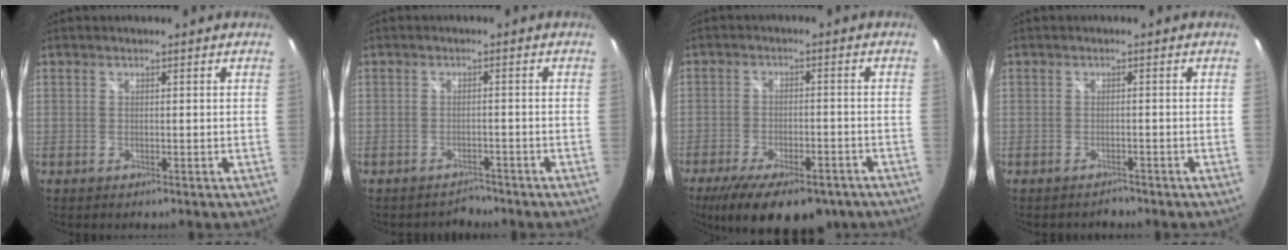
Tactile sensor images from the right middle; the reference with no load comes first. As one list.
[{"total": 2.3, "force": [-2.1, 0.8, -0.4], "torque": [0.008, 0.008, -0.034]}, {"total": 17.6, "force": [-12.3, 6.9, 10.6], "torque": [-0.207, -0.041, -0.178]}, {"total": 1.2, "force": [-1.2, 0.3, -0.2], "torque": [-0.001, 0.003, -0.018]}]